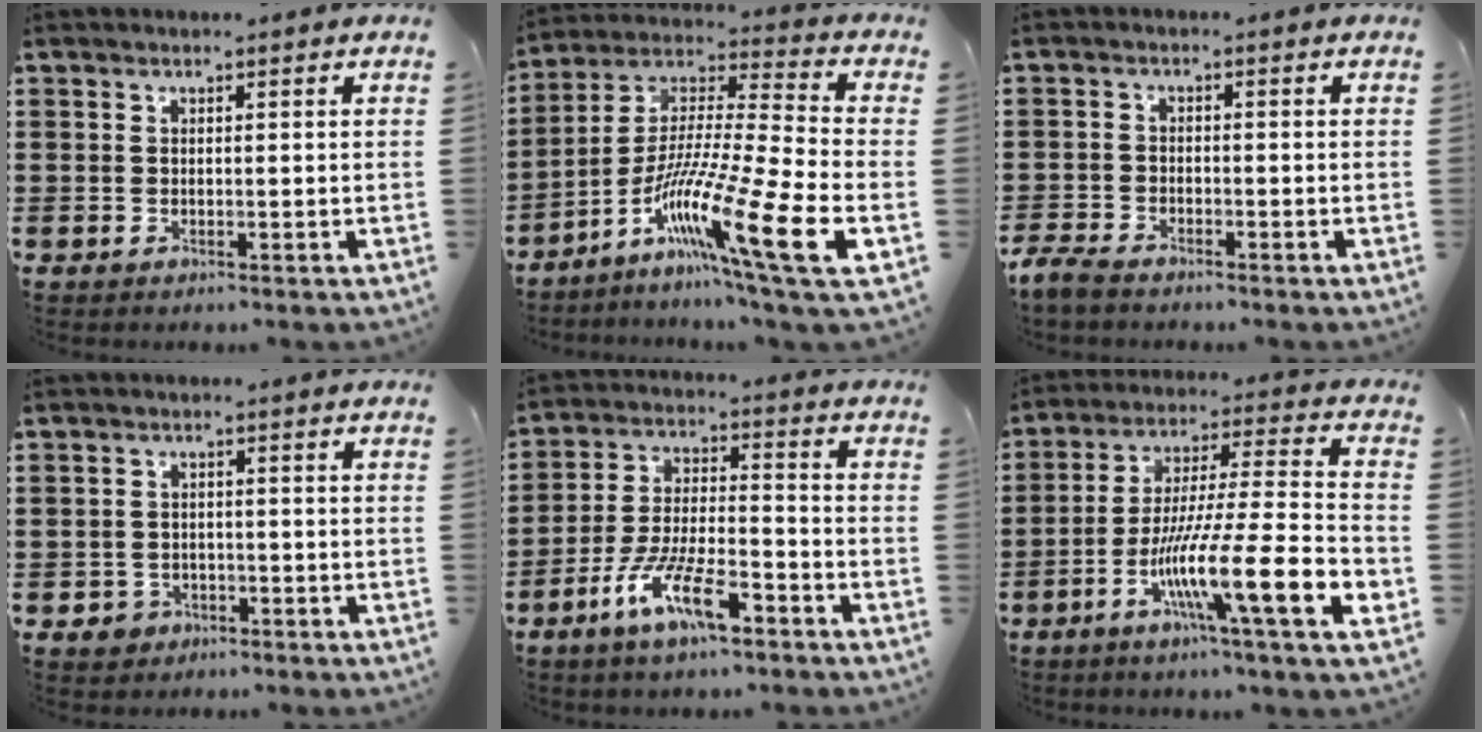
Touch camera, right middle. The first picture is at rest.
{"total": 16.6, "force": [-8.6, 0.3, 14.2], "torque": [-0.282, -0.022, -0.162]}
{"total": 2.8, "force": [-2.6, 0.6, 0.8], "torque": [-0.036, -0.002, -0.060]}
{"total": 1.9, "force": [-1.4, 1.3, 0.3], "torque": [-0.011, 0.003, -0.031]}
{"total": 9.6, "force": [-6.2, 2.2, 7.1], "torque": [-0.154, -0.004, -0.120]}
{"total": 16.3, "force": [-7.1, 1.6, 14.6], "torque": [-0.263, -0.009, -0.122]}